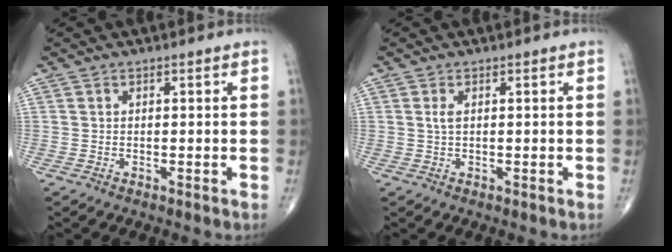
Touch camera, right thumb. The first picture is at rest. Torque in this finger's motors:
{"motor_torque": [-0.43, 0.34, 0.55, 0.05, -0.02]}